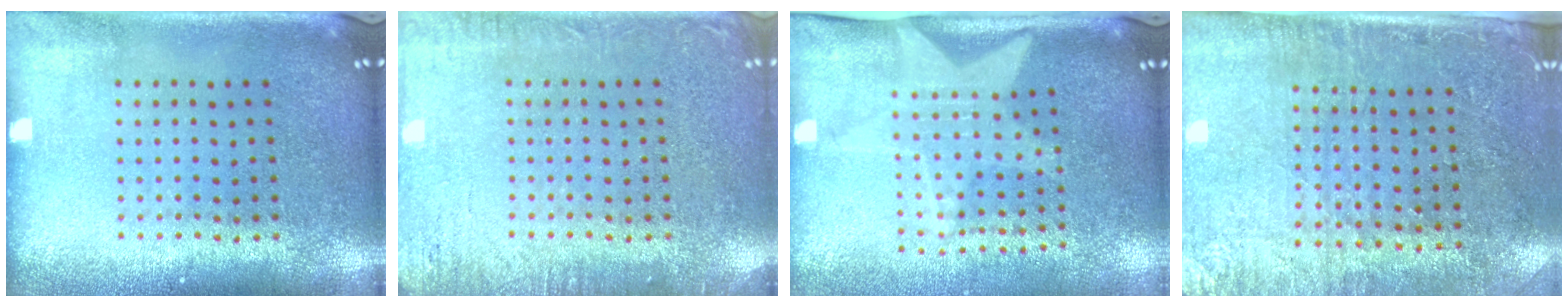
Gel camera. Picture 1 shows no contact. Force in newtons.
{"total": 2.9, "press": 2.8, "slide": 0.4}
{"total": 2.0, "press": 1.5, "slide": 1.3}
{"total": 2.9, "press": 2.5, "slide": 1.5}